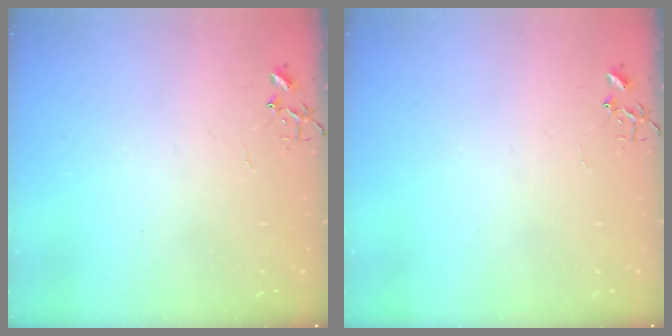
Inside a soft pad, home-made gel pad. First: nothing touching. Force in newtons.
{"total": 0.0}